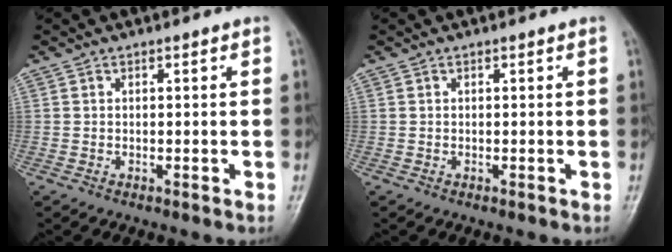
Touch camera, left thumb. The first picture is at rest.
{"total": 0.0}